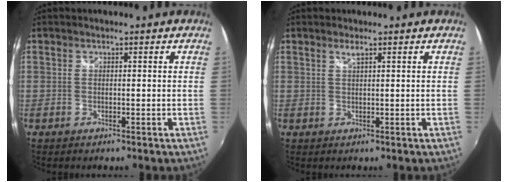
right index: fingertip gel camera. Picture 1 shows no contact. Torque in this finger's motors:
{"motor_torque": [0.20, 0.06, 0.05, 0.02]}